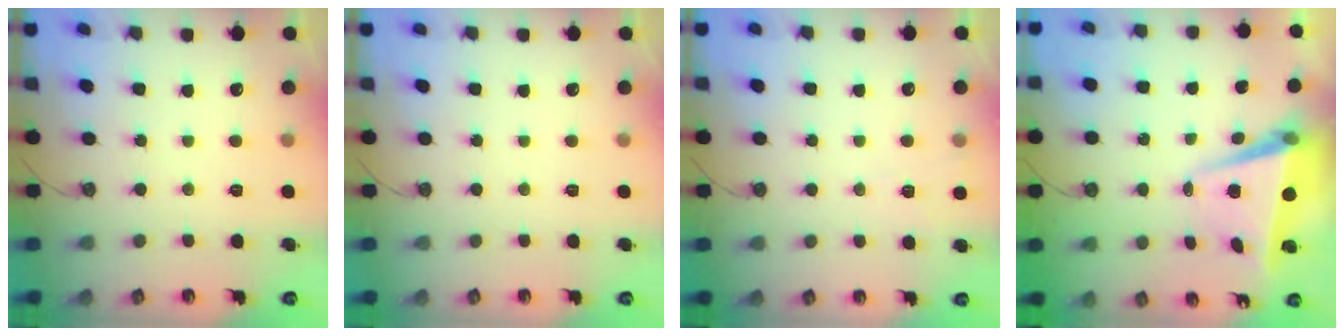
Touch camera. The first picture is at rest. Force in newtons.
{"total": 0.0}
{"total": 4.0, "press": 3.6, "slide": 1.7}
{"total": 7.3, "press": 7.2, "slide": 1.3}